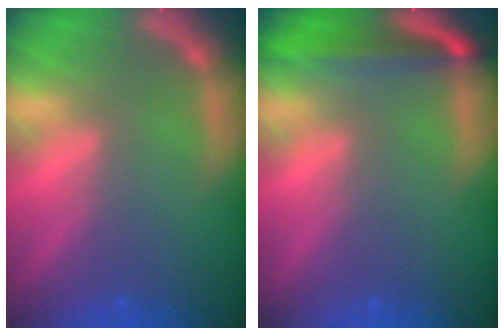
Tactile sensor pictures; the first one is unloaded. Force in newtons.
{"total": 5.0}